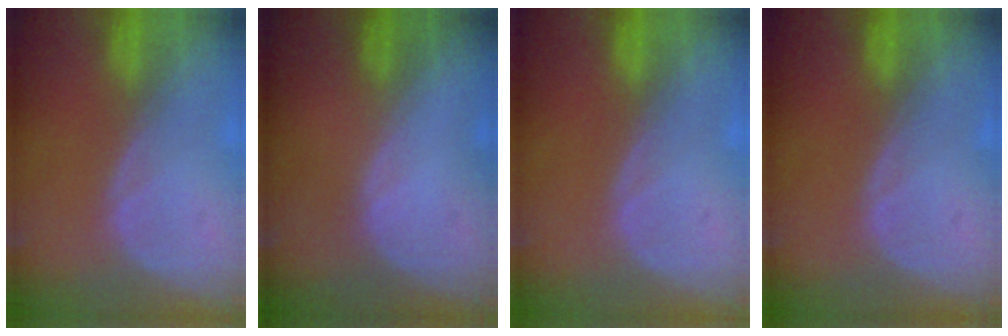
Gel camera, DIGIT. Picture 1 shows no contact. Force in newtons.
{"total": 0.6, "press": 0.1, "slide": 0.6}
{"total": 0.0}
{"total": 0.0}